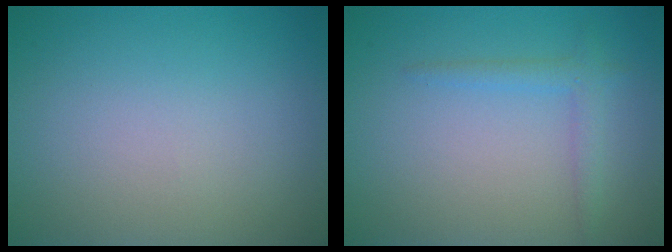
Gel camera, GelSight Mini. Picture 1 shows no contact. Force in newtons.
{"total": 1.7, "press": 1.7, "slide": 0.1}